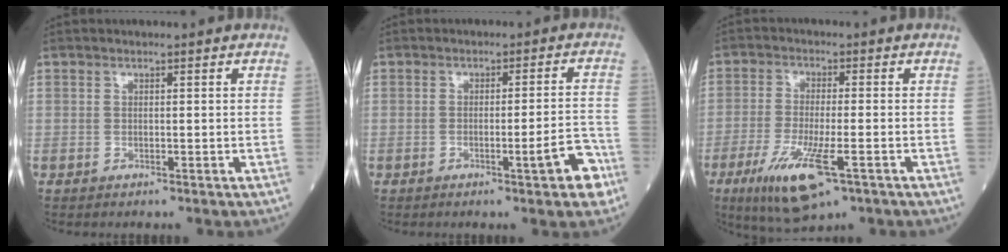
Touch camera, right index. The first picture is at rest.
{"total": 5.6, "force": [-2.9, 0.4, 4.8], "torque": [-0.055, 0.006, -0.039]}
{"total": 10.7, "force": [-5.0, 2.2, 9.2], "torque": [-0.181, -0.030, -0.081]}